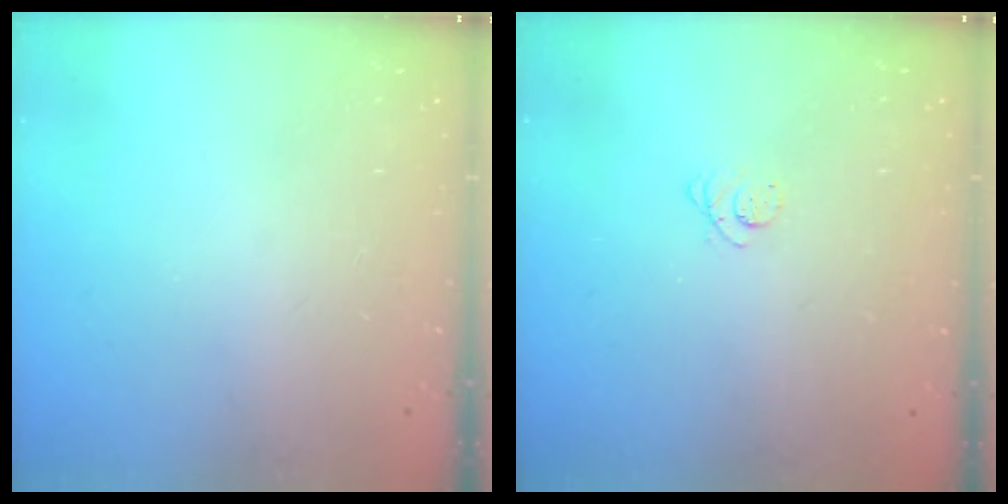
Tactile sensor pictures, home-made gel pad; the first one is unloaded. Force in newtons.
{"total": 2.5, "press": 2.5, "slide": 0.3}